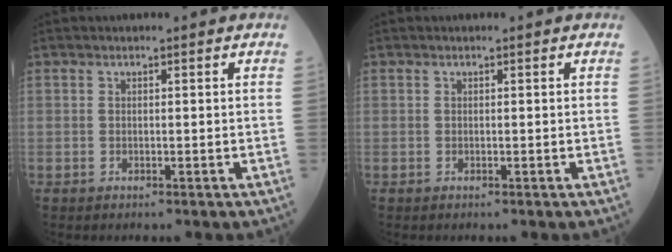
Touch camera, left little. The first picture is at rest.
{"total": 0.0}